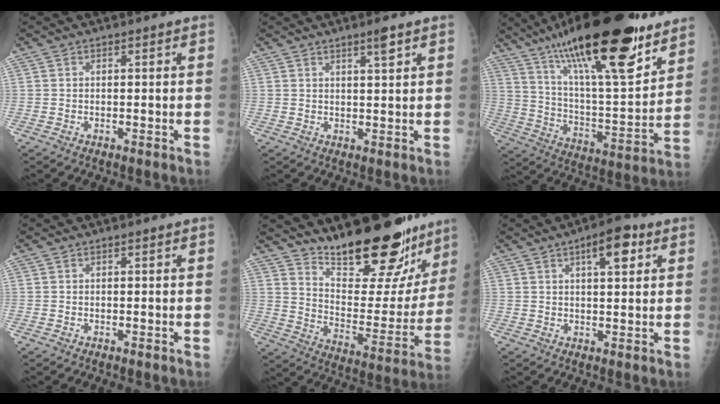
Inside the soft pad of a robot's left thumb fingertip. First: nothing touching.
{"total": 2.8, "force": [1.8, 0.2, 2.1], "torque": [-0.032, -0.013, 0.030]}
{"total": 29.2, "force": [19.2, 7.7, 20.7], "torque": [-0.321, -0.059, 0.319]}
{"total": 0.0}
{"total": 24.4, "force": [19.6, 7.7, 12.2], "torque": [-0.137, -0.125, 0.287]}
{"total": 6.9, "force": [3.1, 2.5, 5.6], "torque": [-0.068, -0.005, 0.040]}